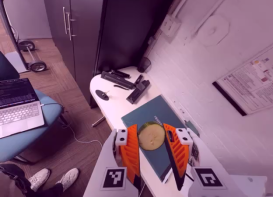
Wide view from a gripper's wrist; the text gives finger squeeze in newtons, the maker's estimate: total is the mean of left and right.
{"total": 9.6, "left": 9.7, "right": 9.5}